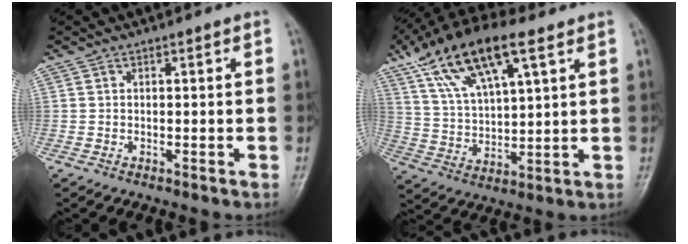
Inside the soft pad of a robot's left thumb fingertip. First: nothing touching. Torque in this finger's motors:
{"motor_torque": [0.27, 0.49, 1.71, -1.06, 0.42]}